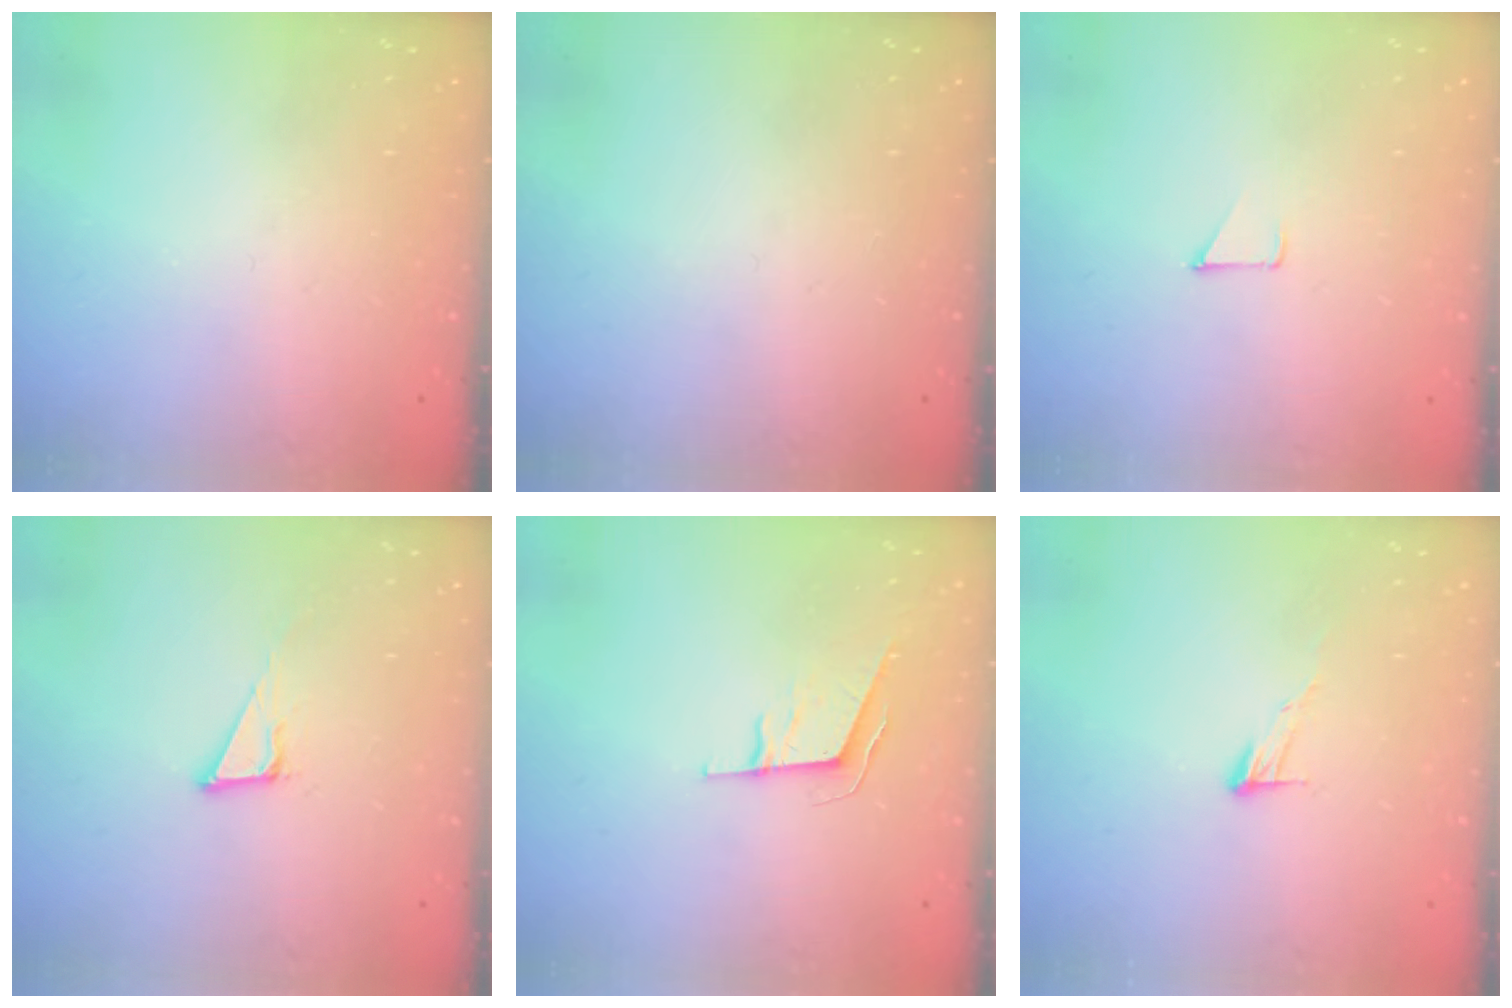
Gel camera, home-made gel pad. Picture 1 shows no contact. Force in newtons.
{"total": 0.0}
{"total": 2.9, "press": 2.8, "slide": 0.3}
{"total": 3.9, "press": 3.9, "slide": 0.2}
{"total": 5.8, "press": 5.2, "slide": 2.6}
{"total": 5.6, "press": 5.6, "slide": 0.2}